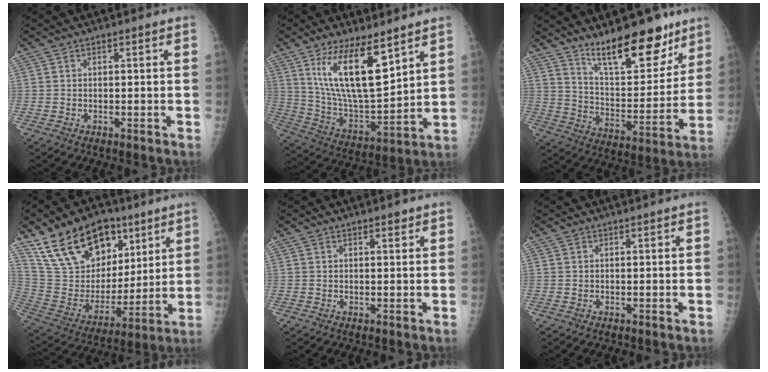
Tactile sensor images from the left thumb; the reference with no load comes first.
{"total": 16.5, "force": [8.6, 5.5, 12.9], "torque": [-0.215, -0.053, 0.173]}
{"total": 17.5, "force": [12.6, 6.2, 10.4], "torque": [-0.108, -0.091, 0.210]}
{"total": 22.0, "force": [13.5, 13.0, 11.6], "torque": [-0.165, -0.043, 0.250]}
{"total": 1.1, "force": [0.8, 0.4, 0.6], "torque": [-0.007, -0.005, 0.012]}
{"total": 0.0}